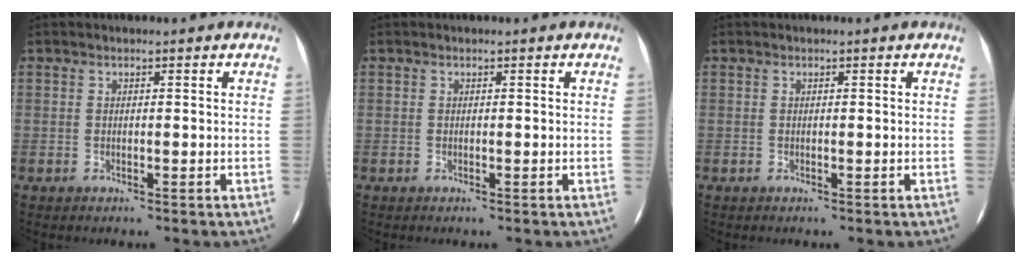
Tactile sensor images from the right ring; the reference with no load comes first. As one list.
[{"total": 0.0}, {"total": 0.0}]